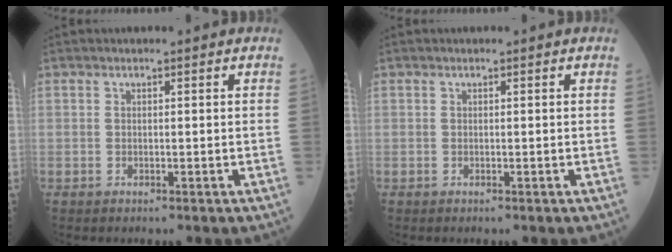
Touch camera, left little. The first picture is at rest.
{"total": 0.0}